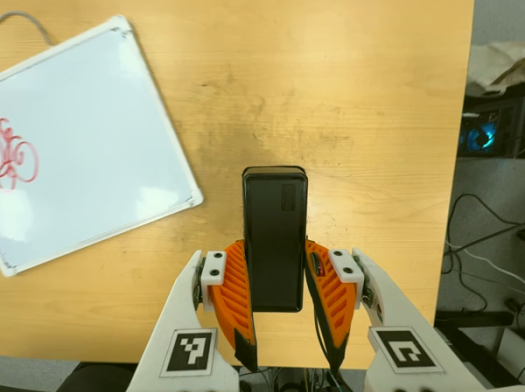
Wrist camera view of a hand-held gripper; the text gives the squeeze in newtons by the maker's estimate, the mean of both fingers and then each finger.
{"total": 5.0, "left": 3.6, "right": 6.5}